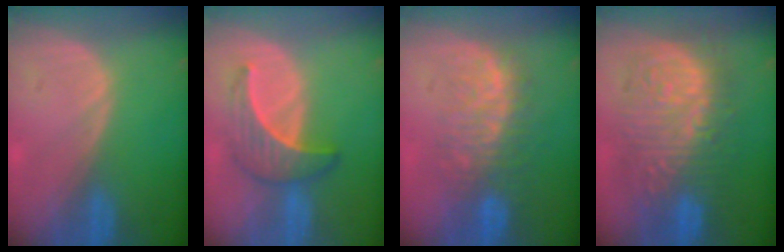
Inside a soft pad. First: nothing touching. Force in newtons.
{"total": 6.7, "press": 6.1, "slide": 2.7}
{"total": 8.7, "press": 8.1, "slide": 3.1}
{"total": 13.2, "press": 13.2, "slide": 1.4}